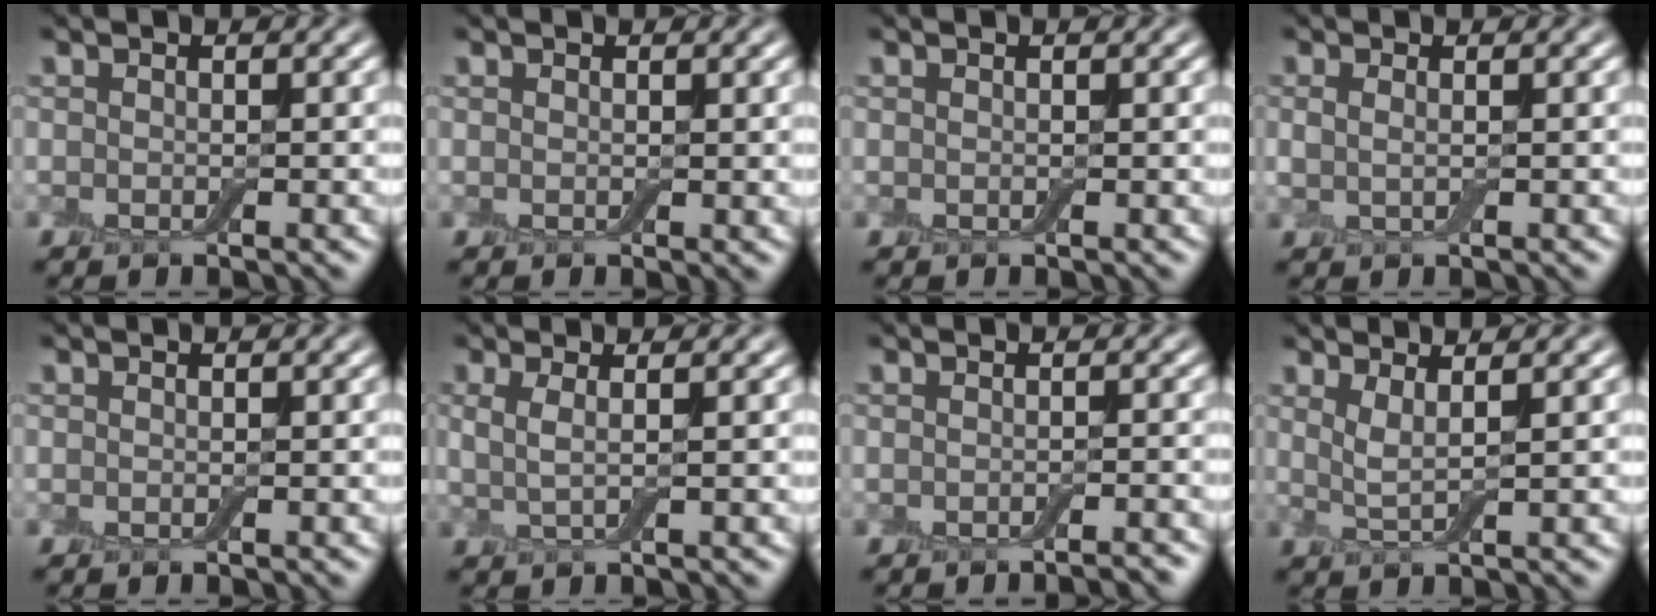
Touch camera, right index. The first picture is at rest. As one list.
[{"total": 0.5, "force": [0.4, 0.2, 0.3], "torque": [-0.004, 0.002, 0.007]}, {"total": 0.0}, {"total": 1.1, "force": [0.5, 0.4, 0.9], "torque": [-0.022, -0.006, 0.010]}, {"total": 0.0}, {"total": 2.1, "force": [0.6, 0.8, 1.8], "torque": [-0.032, -0.005, 0.007]}, {"total": 1.4, "force": [-1.1, 0.2, 0.8], "torque": [-0.003, 0.000, -0.018]}, {"total": 2.3, "force": [1.2, 0.5, 1.9], "torque": [-0.034, -0.005, 0.022]}]